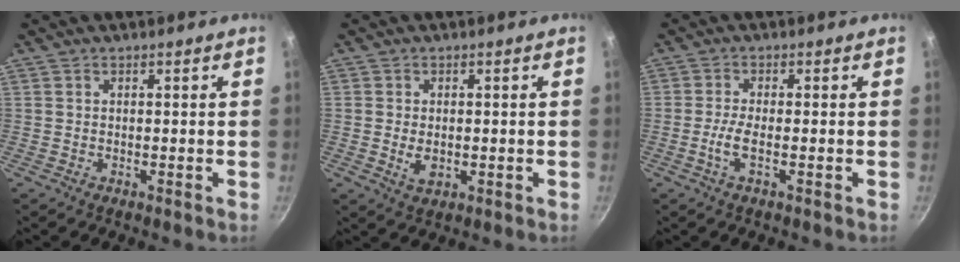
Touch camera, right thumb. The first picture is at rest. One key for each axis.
{"total": 3.7, "fx": -0.4, "fy": 2.5, "fz": 2.8, "tx": -0.047, "ty": -0.004, "tz": -0.003}
{"total": 3.5, "fx": -1.1, "fy": 0.7, "fz": 3.3, "tx": -0.078, "ty": 0.005, "tz": -0.026}